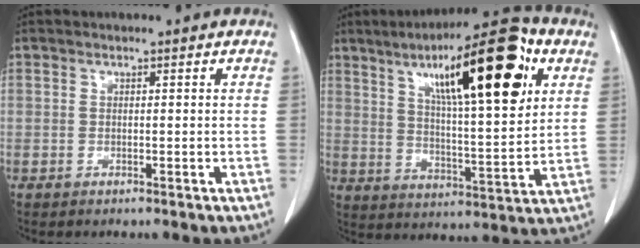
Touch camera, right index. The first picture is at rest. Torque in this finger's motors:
{"motor_torque": [1.12, 1.02, 0.79, 0.21]}